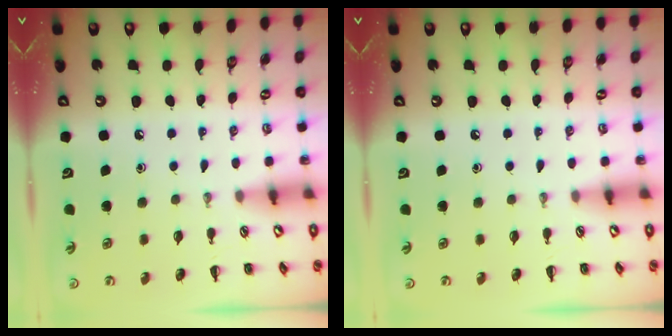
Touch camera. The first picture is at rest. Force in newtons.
{"total": 0.0}